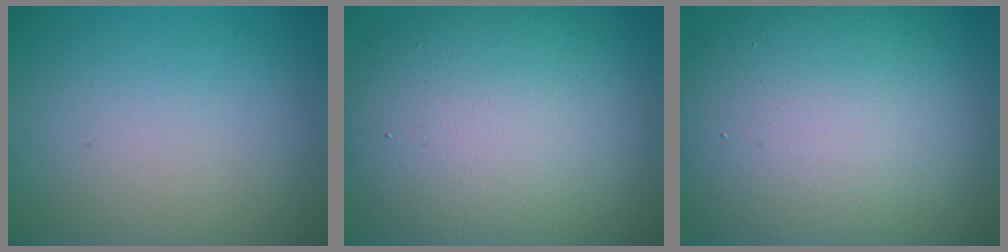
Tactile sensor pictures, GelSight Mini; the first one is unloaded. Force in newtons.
{"total": 13.4, "press": 13.4, "slide": 1.0}
{"total": 16.2, "press": 16.1, "slide": 1.2}